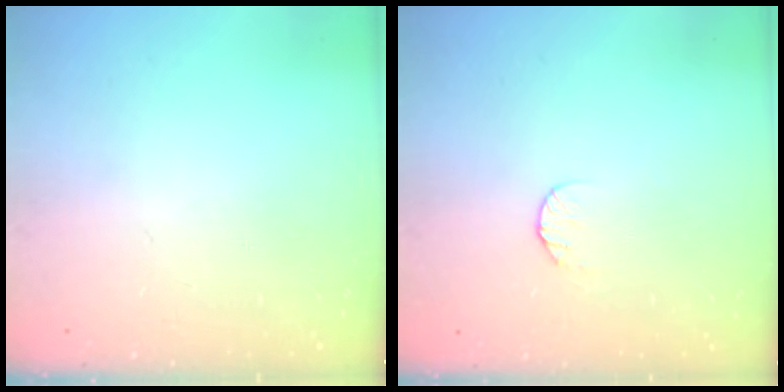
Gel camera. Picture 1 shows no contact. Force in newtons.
{"total": 5.4, "press": 5.4, "slide": 0.5}